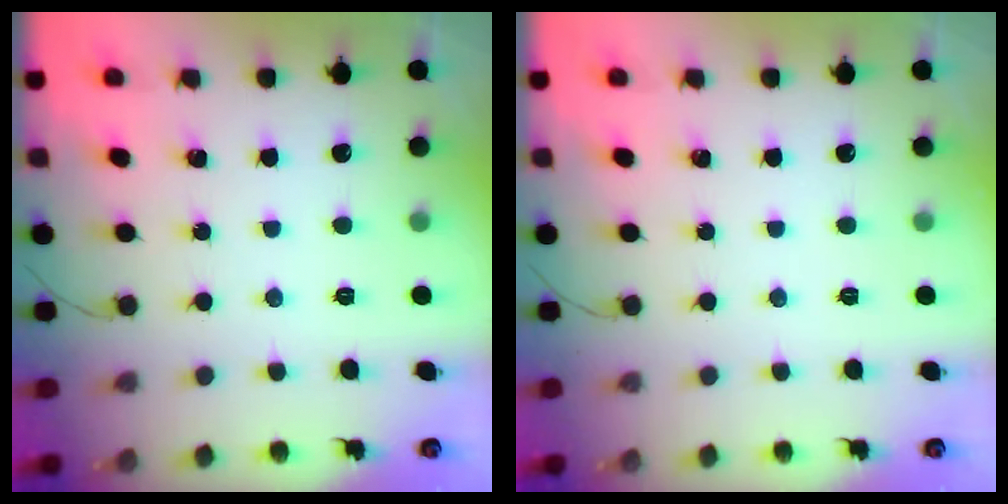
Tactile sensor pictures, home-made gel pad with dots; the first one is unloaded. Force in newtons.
{"total": 0.0}